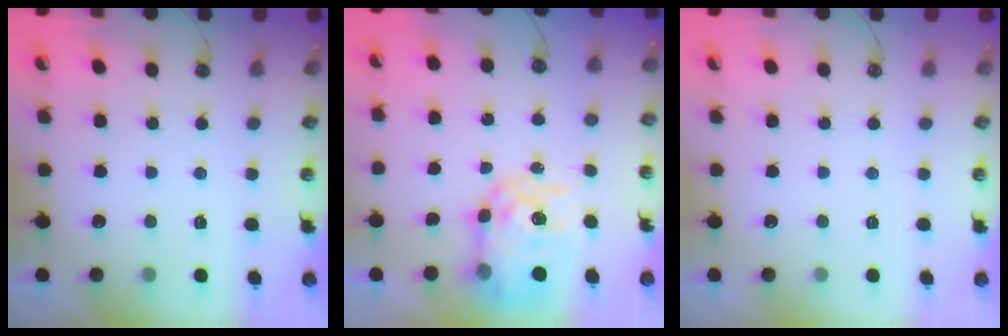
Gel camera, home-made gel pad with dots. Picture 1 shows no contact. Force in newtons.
{"total": 11.8, "press": 11.7, "slide": 1.0}
{"total": 0.0}